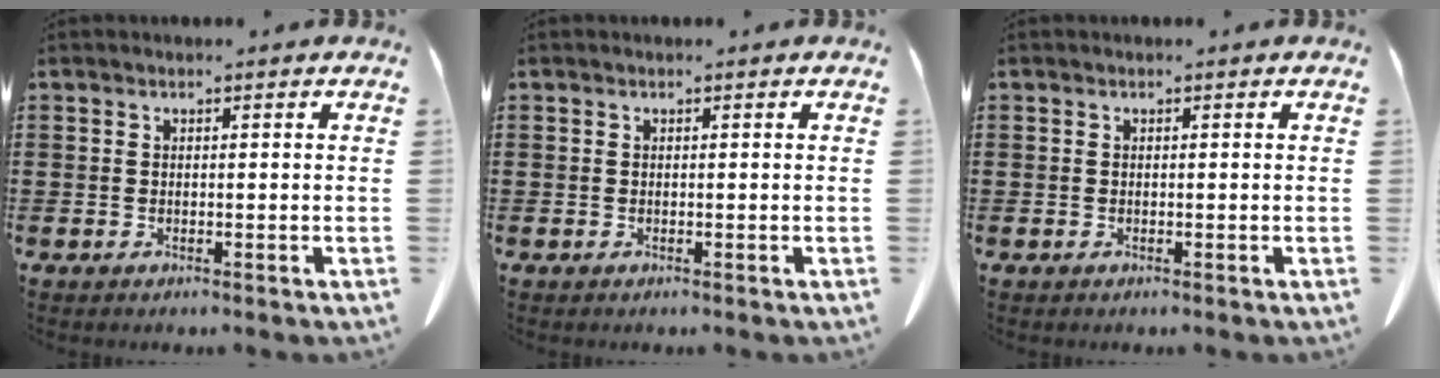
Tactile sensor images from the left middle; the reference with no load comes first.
{"total": 0.0}
{"total": 0.0}